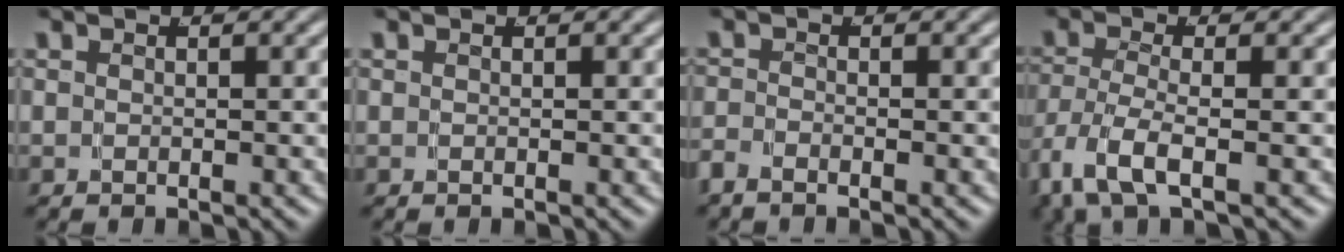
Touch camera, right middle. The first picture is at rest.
{"total": 0.0}
{"total": 1.4, "force": [-1.1, 0.7, 0.5], "torque": [-0.010, -0.003, -0.025]}
{"total": 4.2, "force": [-1.2, 2.2, 3.4], "torque": [-0.091, -0.022, -0.013]}